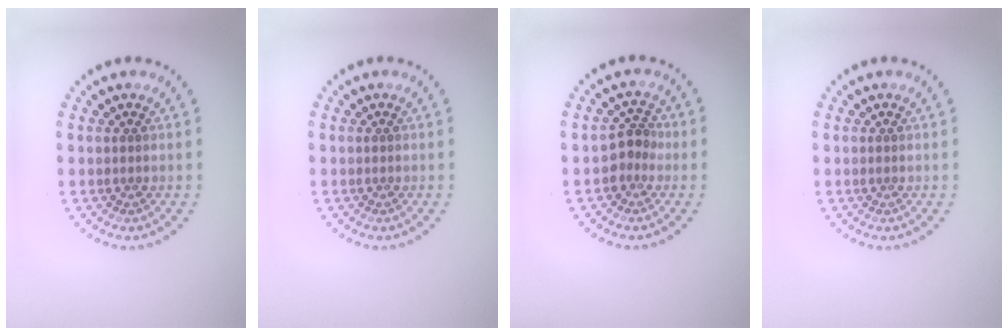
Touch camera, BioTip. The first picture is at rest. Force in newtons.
{"total": 0.0}
{"total": 1.9, "press": 1.6, "slide": 1.1}
{"total": 0.0}